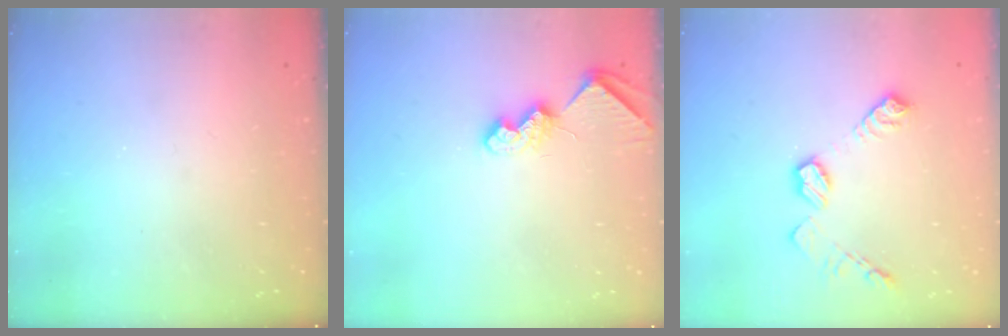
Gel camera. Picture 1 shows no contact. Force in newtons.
{"total": 7.7, "press": 7.6, "slide": 0.9}
{"total": 10.8, "press": 10.8, "slide": 0.5}